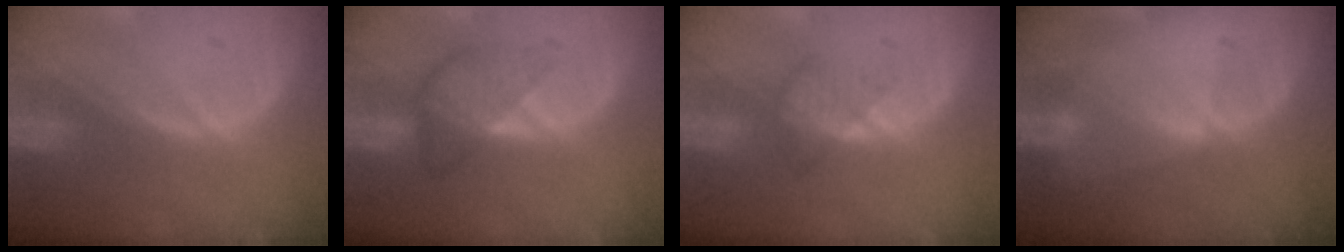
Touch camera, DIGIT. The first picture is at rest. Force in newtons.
{"total": 4.6, "press": 4.6, "slide": 0.1}
{"total": 3.5, "press": 3.1, "slide": 1.6}
{"total": 1.6, "press": 1.6, "slide": 0.3}